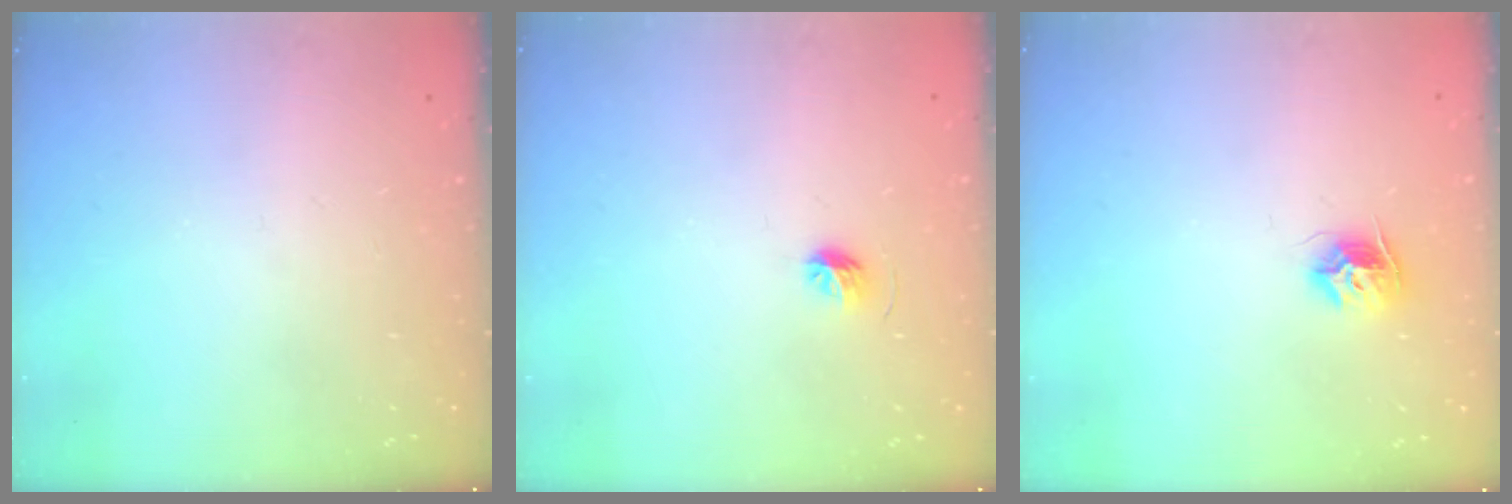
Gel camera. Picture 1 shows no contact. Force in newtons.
{"total": 4.6, "press": 4.4, "slide": 1.4}
{"total": 8.6, "press": 8.6, "slide": 0.3}